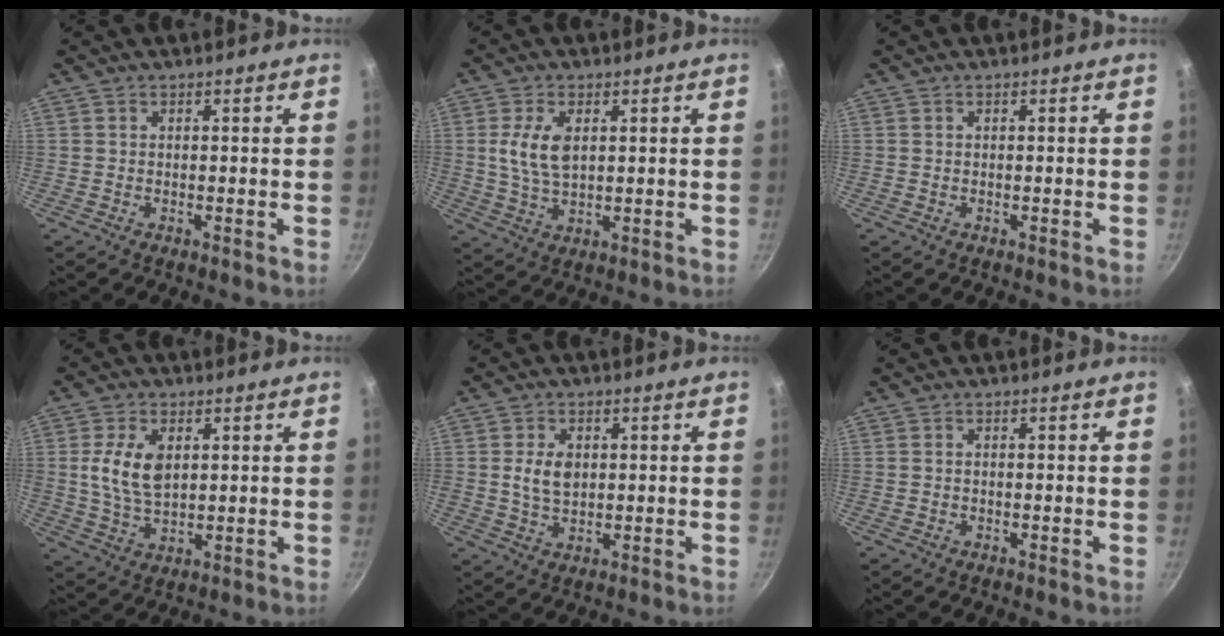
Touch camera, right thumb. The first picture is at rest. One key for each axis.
{"total": 7.5, "fx": 1.7, "fy": 4.0, "fz": 6.1, "tx": -0.117, "ty": -0.007, "tz": 0.033}
{"total": 0.0}
{"total": 9.0, "fx": 1.9, "fy": 5.4, "fz": 7.0, "tx": -0.131, "ty": -0.011, "tz": 0.038}
{"total": 5.5, "fx": 0.8, "fy": 3.8, "fz": 3.9, "tx": -0.061, "ty": -0.004, "tz": 0.016}
{"total": 0.0}